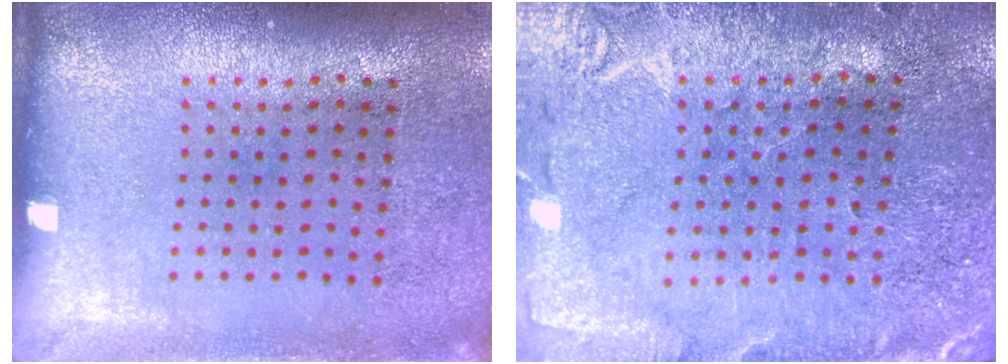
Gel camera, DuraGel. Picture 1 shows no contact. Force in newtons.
{"total": 0.5, "press": 0.5, "slide": 0.2}